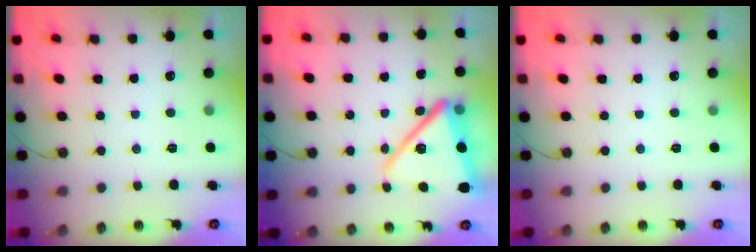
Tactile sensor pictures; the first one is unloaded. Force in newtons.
{"total": 18.1, "press": 18.0, "slide": 1.5}
{"total": 0.0}